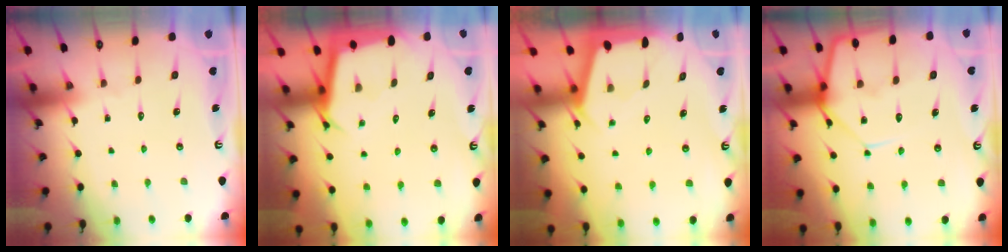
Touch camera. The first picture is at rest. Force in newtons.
{"total": 2.9, "press": 2.9, "slide": 0.1}
{"total": 2.1, "press": 2.0, "slide": 0.3}
{"total": 10.8, "press": 10.8, "slide": 1.0}